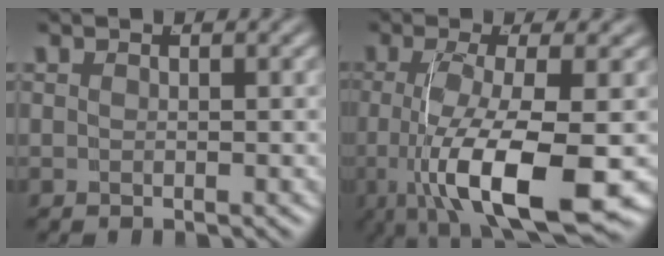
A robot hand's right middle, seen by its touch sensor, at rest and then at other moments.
{"total": 8.9, "force": [-2.4, 2.6, 8.2], "torque": [-0.150, -0.024, -0.022]}